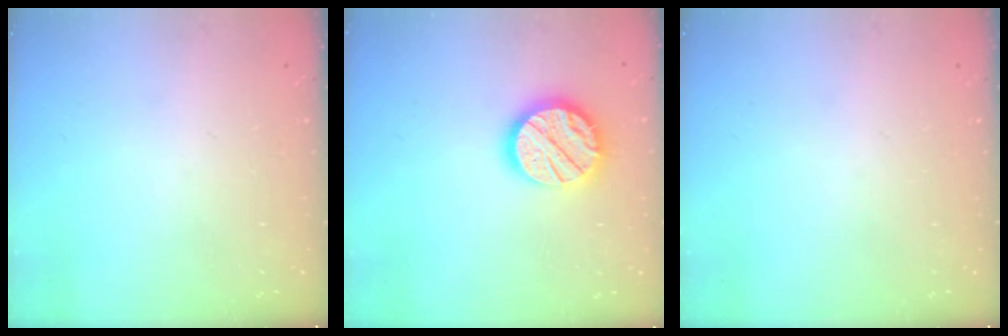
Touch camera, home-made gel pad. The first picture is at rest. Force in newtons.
{"total": 15.1, "press": 15.0, "slide": 1.3}
{"total": 0.0}